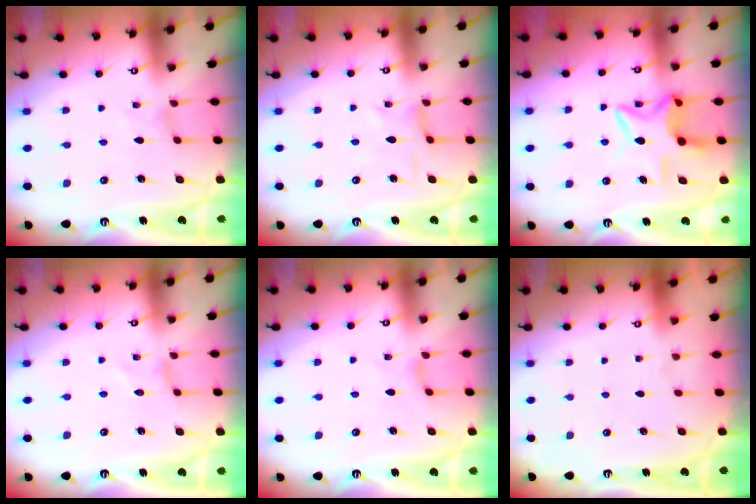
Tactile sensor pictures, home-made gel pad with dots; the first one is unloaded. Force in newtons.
{"total": 1.2, "press": 1.2, "slide": 0.4}
{"total": 9.6, "press": 9.5, "slide": 0.9}
{"total": 0.0}
{"total": 2.0, "press": 2.0, "slide": 0.2}
{"total": 0.0}